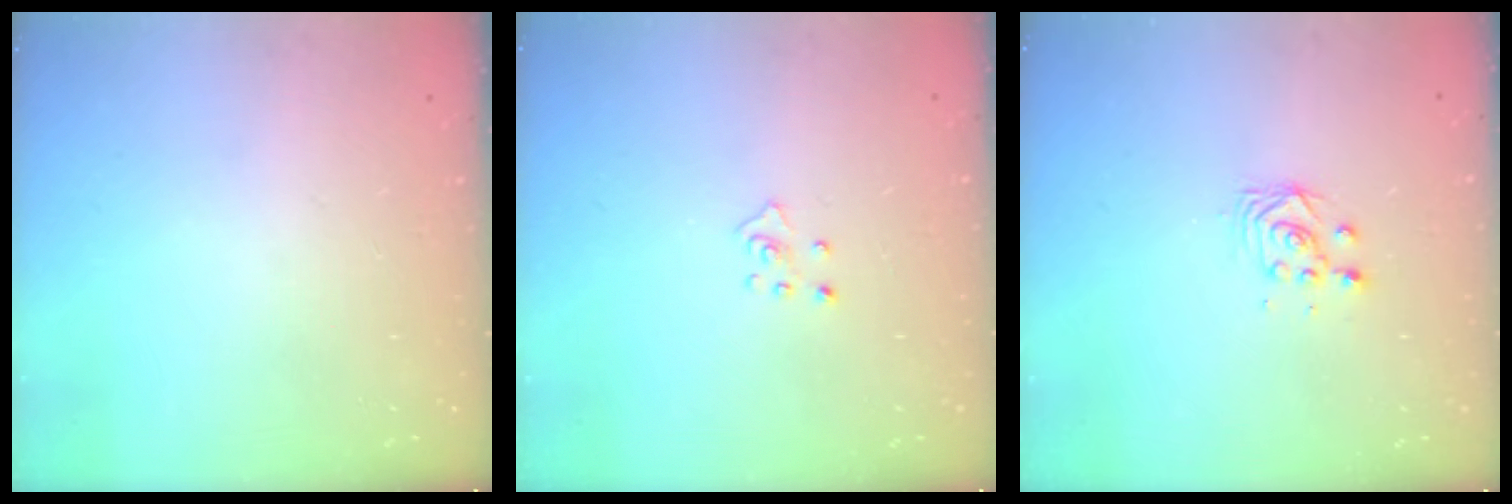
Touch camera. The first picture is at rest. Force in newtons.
{"total": 3.7, "press": 3.6, "slide": 0.4}
{"total": 3.0, "press": 3.0, "slide": 0.2}